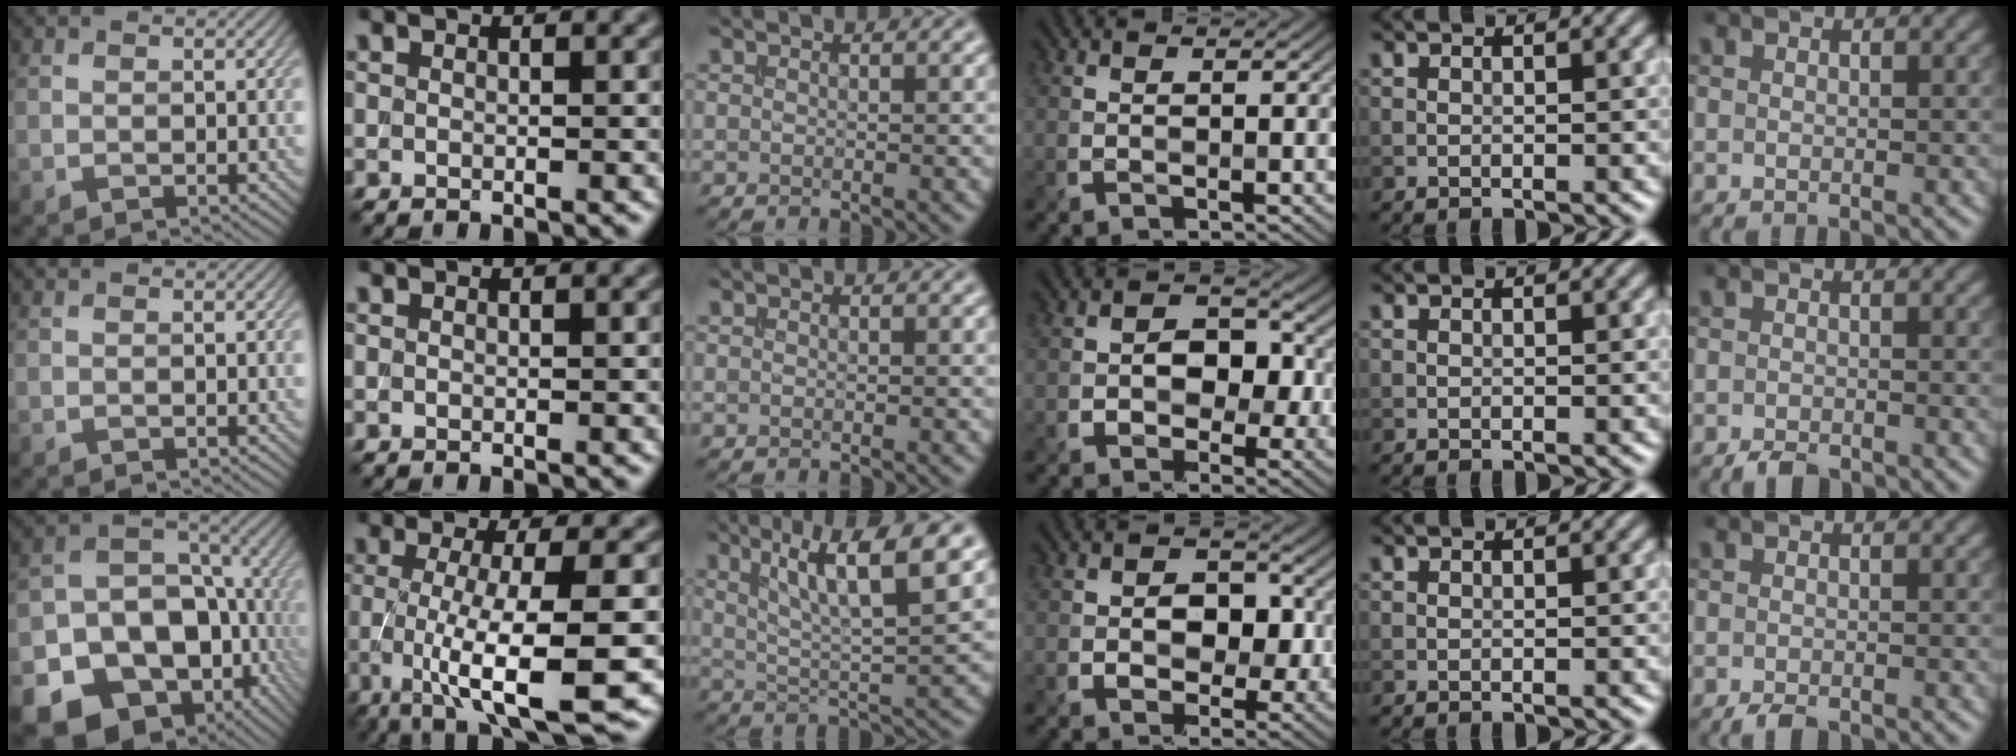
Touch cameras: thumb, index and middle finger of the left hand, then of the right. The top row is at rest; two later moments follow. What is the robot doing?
{"motion": "insert", "object": "backpack"}